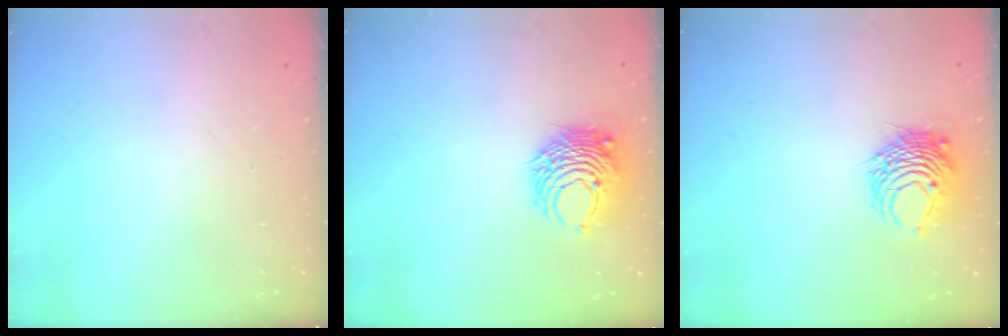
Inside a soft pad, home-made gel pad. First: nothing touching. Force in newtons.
{"total": 8.4, "press": 8.4, "slide": 0.5}
{"total": 8.2, "press": 8.2, "slide": 0.3}